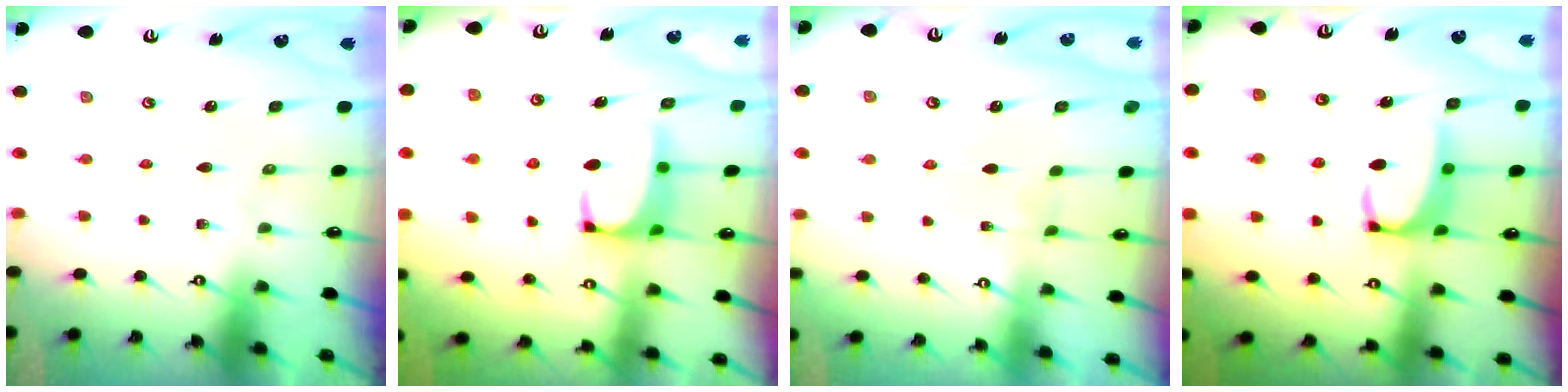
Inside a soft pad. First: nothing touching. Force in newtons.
{"total": 1.2, "press": 1.0, "slide": 0.5}
{"total": 3.9, "press": 3.9, "slide": 0.2}
{"total": 3.0, "press": 2.8, "slide": 1.0}